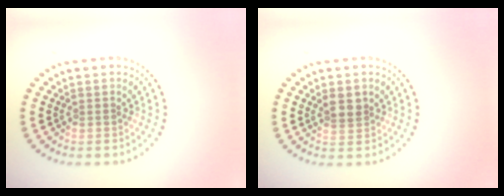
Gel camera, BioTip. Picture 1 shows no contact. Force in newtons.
{"total": 1.9, "press": 1.7, "slide": 0.8}